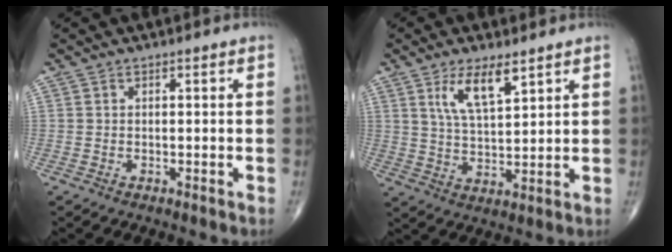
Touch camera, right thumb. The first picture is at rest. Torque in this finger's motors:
{"motor_torque": [-0.03, 0.16, 0.45, 0.28, 0.06]}